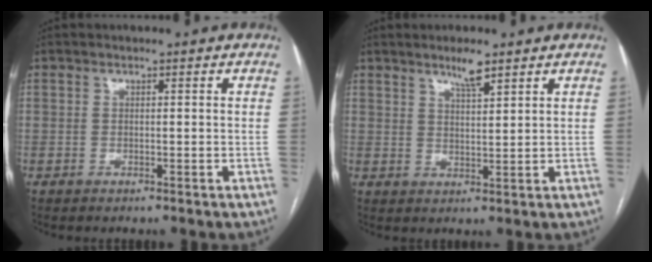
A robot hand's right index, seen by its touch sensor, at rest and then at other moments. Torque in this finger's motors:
{"motor_torque": [0.18, 0.23, 0.04, 0.02]}